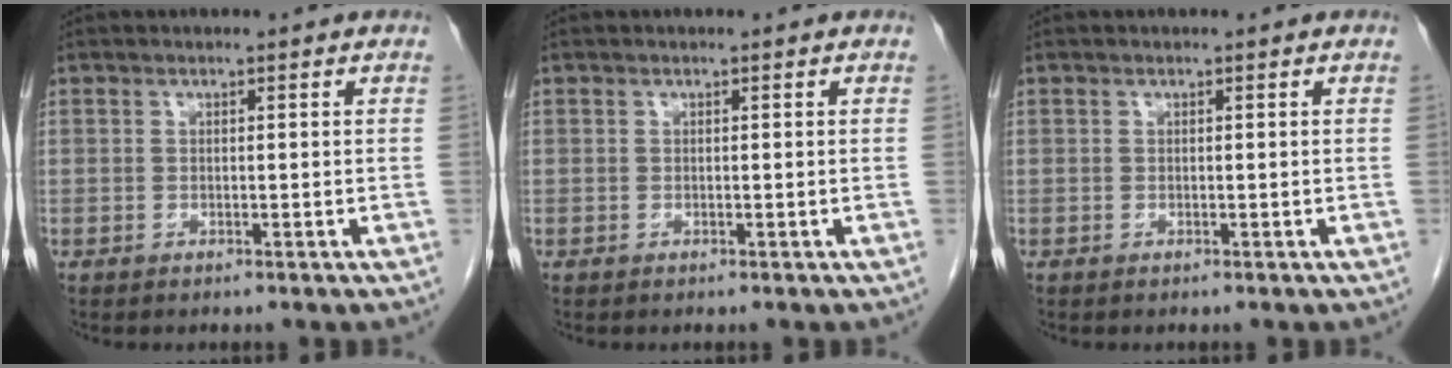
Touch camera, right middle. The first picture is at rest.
{"total": 0.0}
{"total": 0.0}